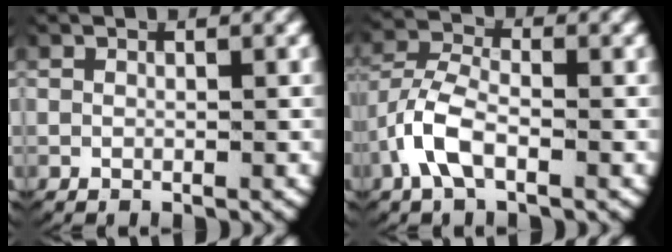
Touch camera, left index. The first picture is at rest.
{"total": 3.4, "force": [-1.3, 1.9, 2.5], "torque": [-0.066, -0.004, -0.025]}